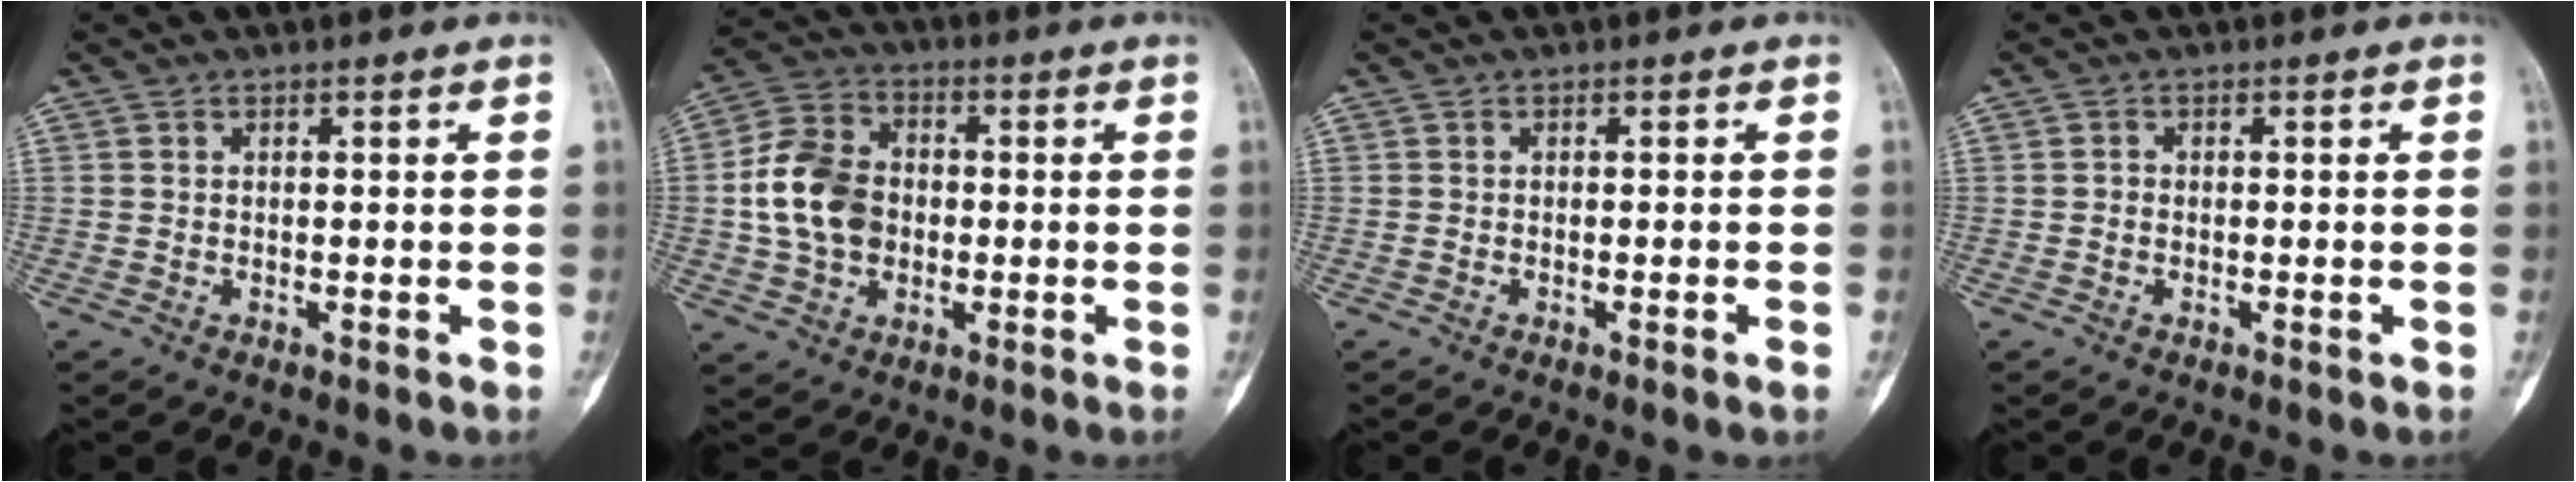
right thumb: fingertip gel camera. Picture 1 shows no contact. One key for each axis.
{"total": 12.0, "fx": -0.6, "fy": 9.1, "fz": 7.8, "tx": -0.131, "ty": 0.021, "tz": -0.018}
{"total": 1.1, "fx": -0.5, "fy": -0.1, "fz": 1.0, "tx": -0.018, "ty": 0.001, "tz": -0.005}
{"total": 0.6, "fx": -0.2, "fy": 0.5, "fz": 0.3, "tx": -0.003, "ty": 0.002, "tz": -0.007}